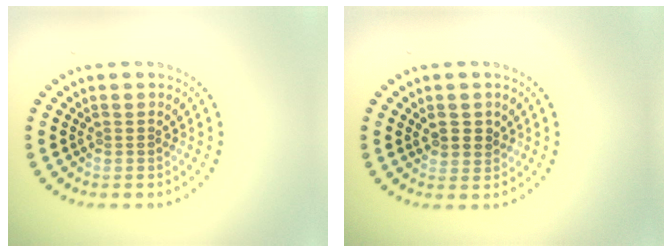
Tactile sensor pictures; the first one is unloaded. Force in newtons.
{"total": 1.6, "press": 1.4, "slide": 0.8}